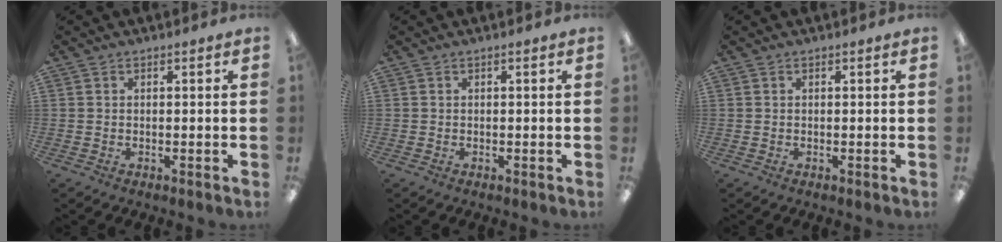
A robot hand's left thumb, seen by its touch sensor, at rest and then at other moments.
{"total": 0.0}
{"total": 0.0}